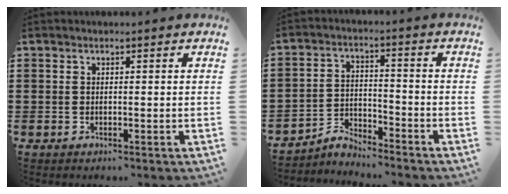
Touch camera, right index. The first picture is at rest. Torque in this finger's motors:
{"motor_torque": [-0.98, 1.15, -0.19, -0.17]}